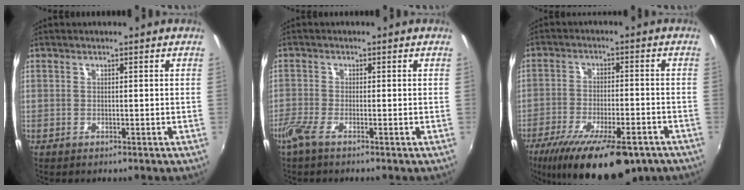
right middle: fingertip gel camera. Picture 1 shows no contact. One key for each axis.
{"total": 2.9, "fx": -2.2, "fy": 0.0, "fz": 2.0, "tx": -0.052, "ty": -0.010, "tz": -0.049}
{"total": 19.4, "fx": -13.2, "fy": 6.3, "fz": 12.8, "tx": -0.239, "ty": -0.053, "tz": -0.200}